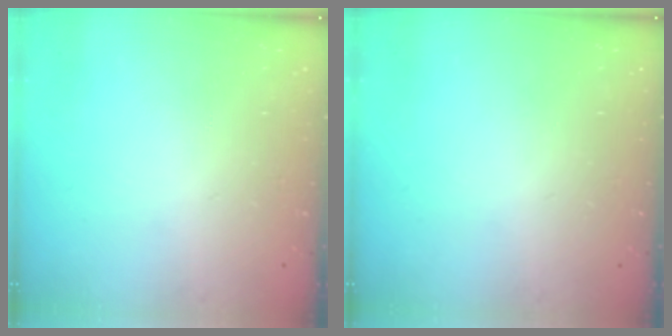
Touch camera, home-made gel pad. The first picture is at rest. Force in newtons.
{"total": 0.0}